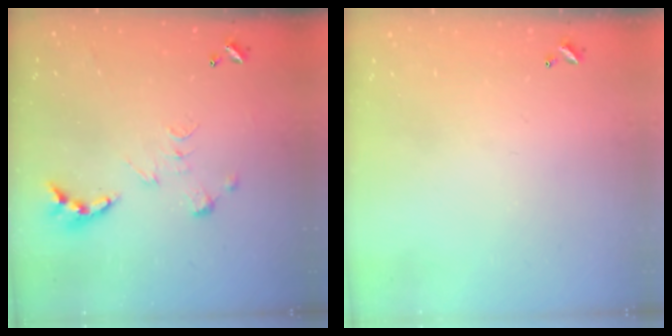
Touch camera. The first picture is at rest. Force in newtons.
{"total": 0.0}